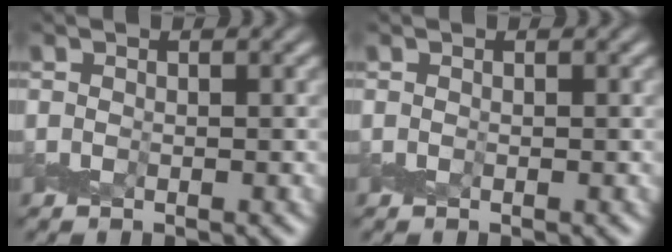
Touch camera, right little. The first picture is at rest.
{"total": 0.0}